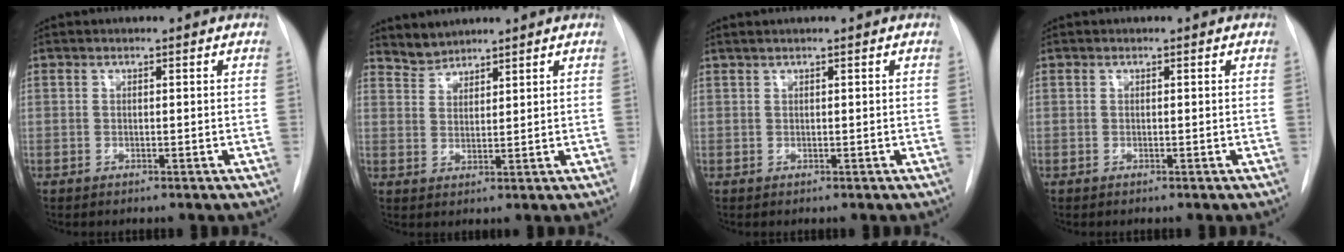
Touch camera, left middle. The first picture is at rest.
{"total": 2.9, "force": [2.8, 0.5, -0.5], "torque": [0.011, 0.004, 0.060]}
{"total": 1.1, "force": [0.8, -0.2, 0.8], "torque": [-0.021, 0.013, 0.018]}
{"total": 0.0}